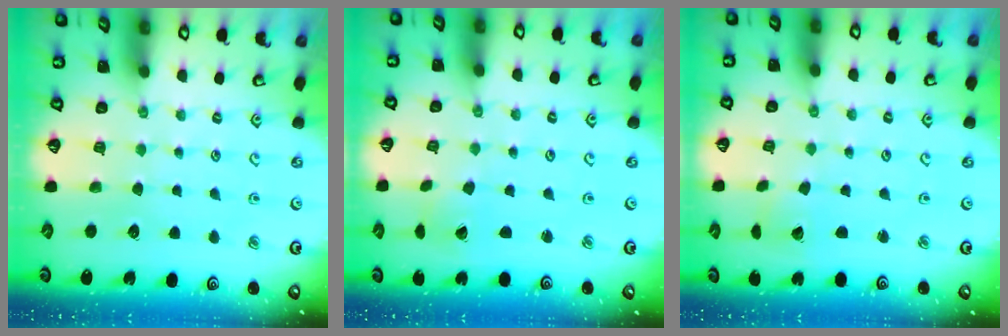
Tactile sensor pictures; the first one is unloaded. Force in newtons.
{"total": 0.9, "press": 0.9, "slide": 0.1}
{"total": 2.3, "press": 2.3, "slide": 0.2}